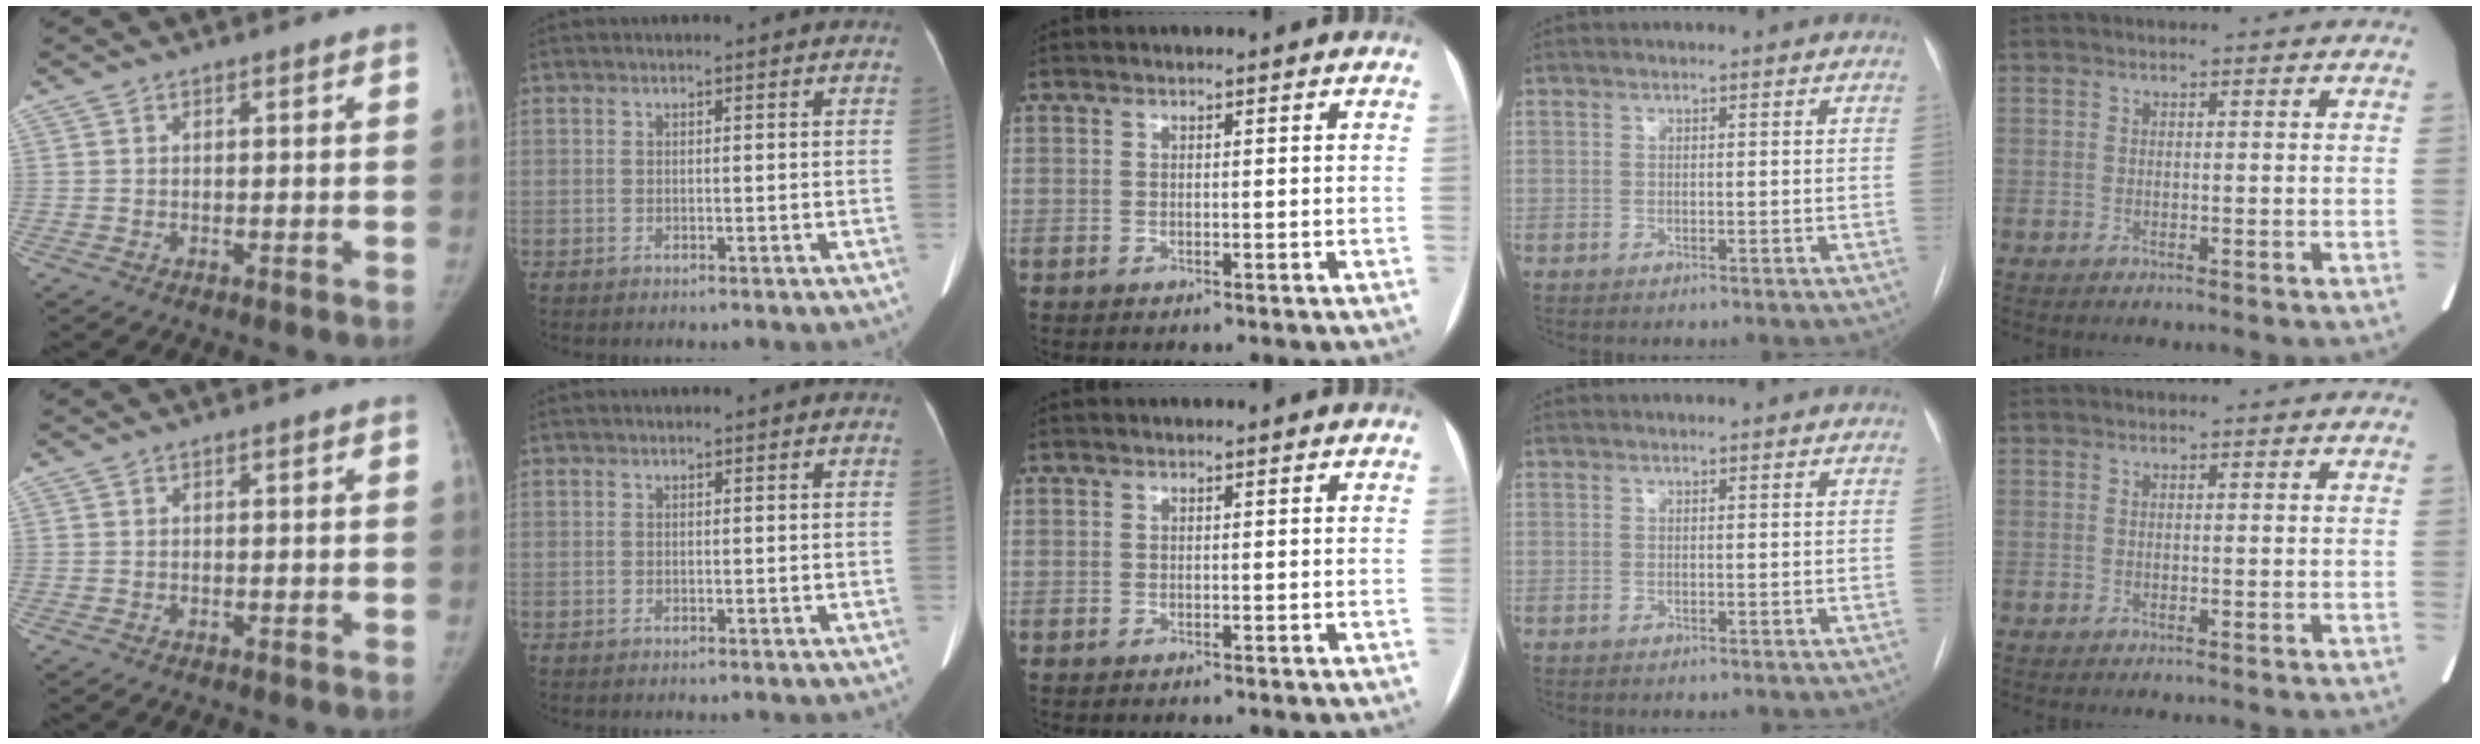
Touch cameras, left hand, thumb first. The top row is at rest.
{}